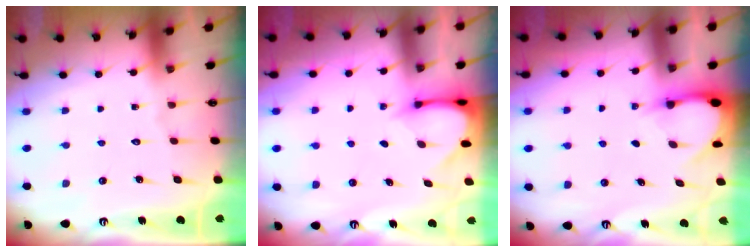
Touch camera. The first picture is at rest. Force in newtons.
{"total": 3.0, "press": 2.9, "slide": 0.4}
{"total": 3.0, "press": 3.0, "slide": 0.3}